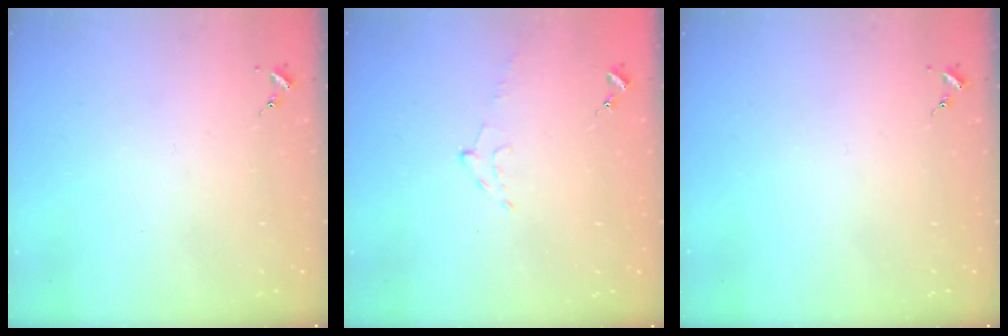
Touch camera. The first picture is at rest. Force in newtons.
{"total": 5.3, "press": 5.3, "slide": 0.6}
{"total": 0.0}